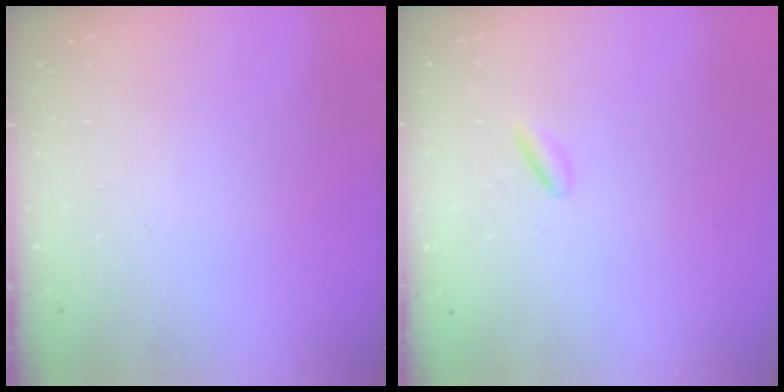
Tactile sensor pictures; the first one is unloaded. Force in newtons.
{"total": 0.9, "press": 0.7, "slide": 0.5}